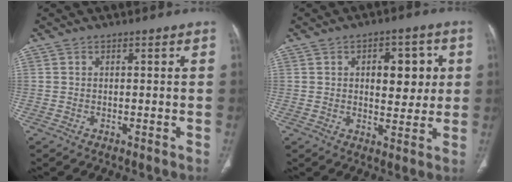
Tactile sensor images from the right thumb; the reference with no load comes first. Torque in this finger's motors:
{"motor_torque": [-0.35, 0.40, -0.25, 0.30, 0.10]}